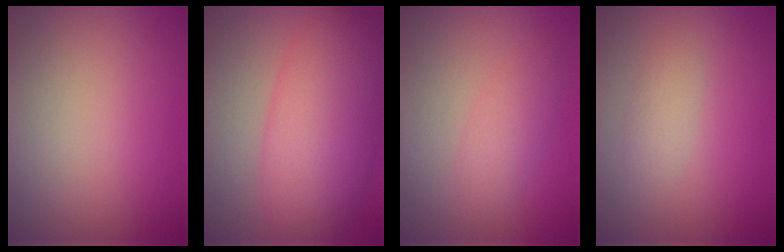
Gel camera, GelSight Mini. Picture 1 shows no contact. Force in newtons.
{"total": 8.2, "press": 8.2, "slide": 0.2}
{"total": 2.1, "press": 2.1, "slide": 0.1}
{"total": 1.4, "press": 1.4, "slide": 0.1}